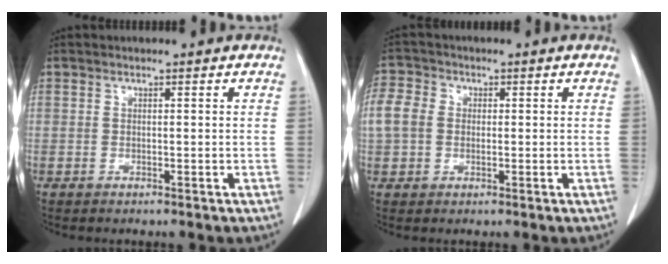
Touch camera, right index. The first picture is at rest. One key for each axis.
{"total": 10.4, "fx": 0.9, "fy": 8.9, "fz": 5.4, "tx": -0.161, "ty": 0.030, "tz": 0.018}